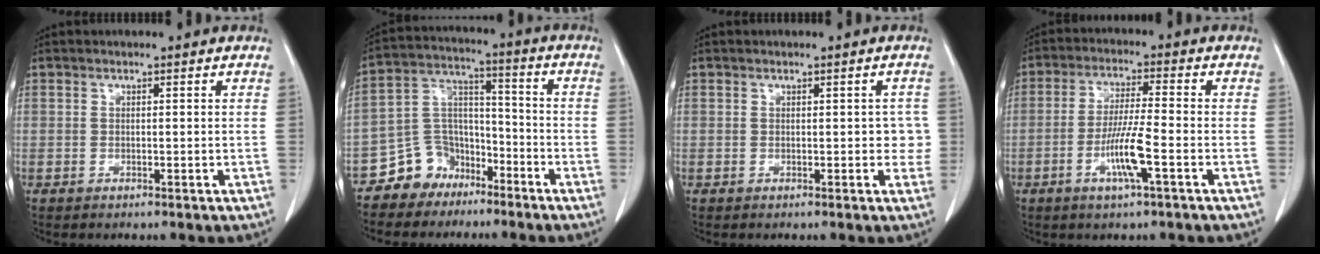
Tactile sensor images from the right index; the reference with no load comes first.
{"total": 8.8, "force": [-6.2, 6.1, 1.0], "torque": [-0.020, 0.042, -0.110]}
{"total": 2.2, "force": [0.2, 1.5, 1.6], "torque": [-0.005, 0.012, 0.002]}
{"total": 7.4, "force": [-2.7, 0.0, 6.9], "torque": [-0.135, -0.005, -0.049]}